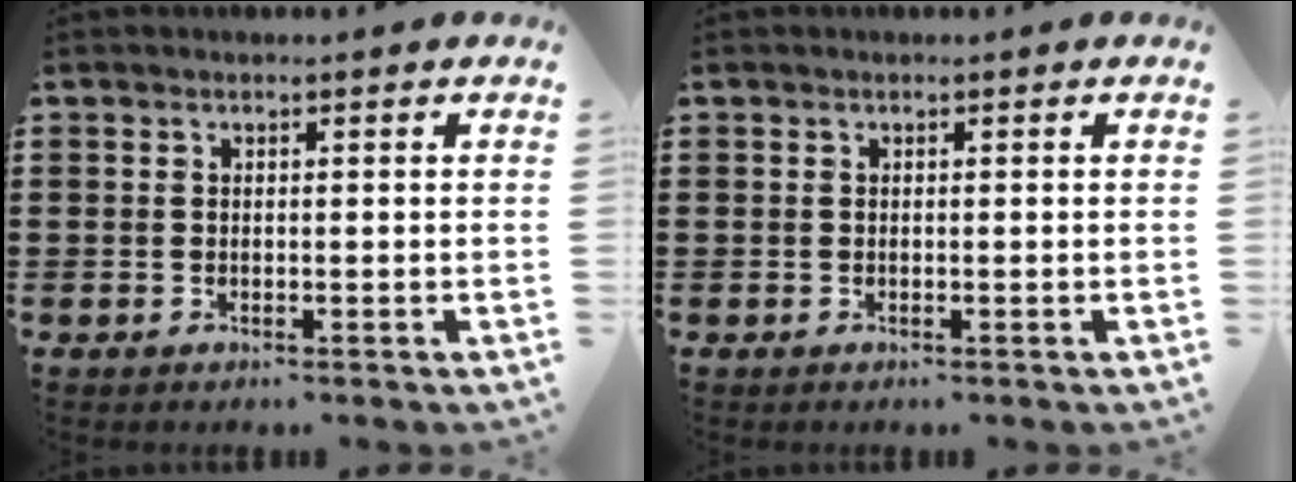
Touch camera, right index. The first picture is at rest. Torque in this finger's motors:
{"motor_torque": [-0.02, 0.03, 0.00, 0.00]}